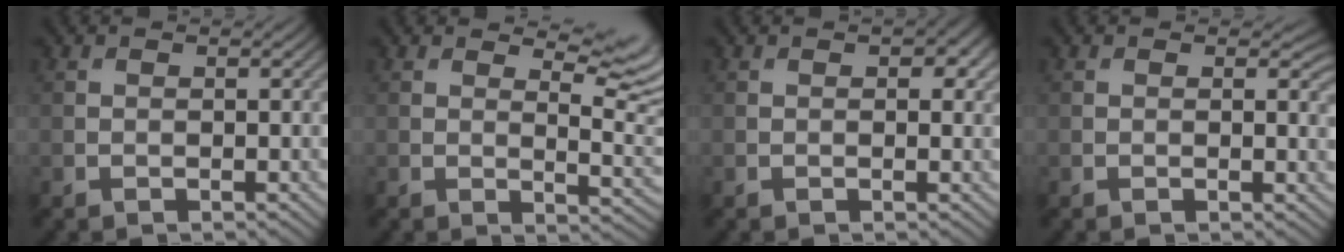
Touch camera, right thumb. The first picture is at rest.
{"total": 7.0, "force": [4.4, 2.0, 5.0], "torque": [-0.075, 0.005, 0.067]}
{"total": 1.8, "force": [0.5, 0.9, 1.4], "torque": [-0.014, -0.003, 0.008]}
{"total": 1.3, "force": [0.3, 0.6, 1.2], "torque": [-0.015, -0.006, 0.002]}